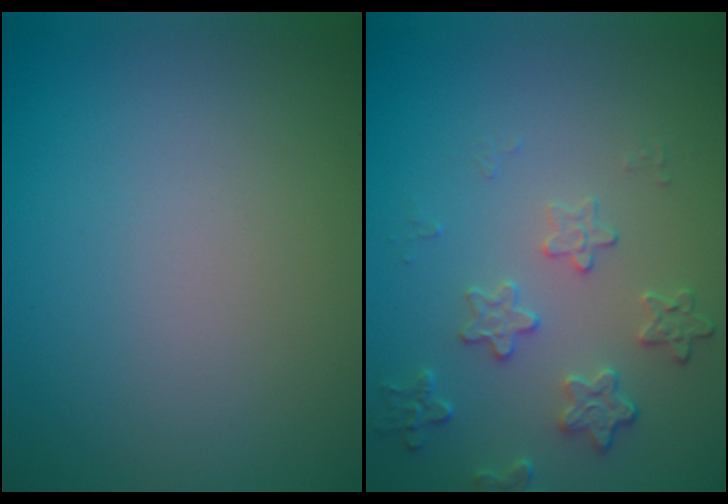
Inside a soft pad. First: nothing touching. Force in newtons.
{"total": 2.6, "press": 2.0, "slide": 1.7}